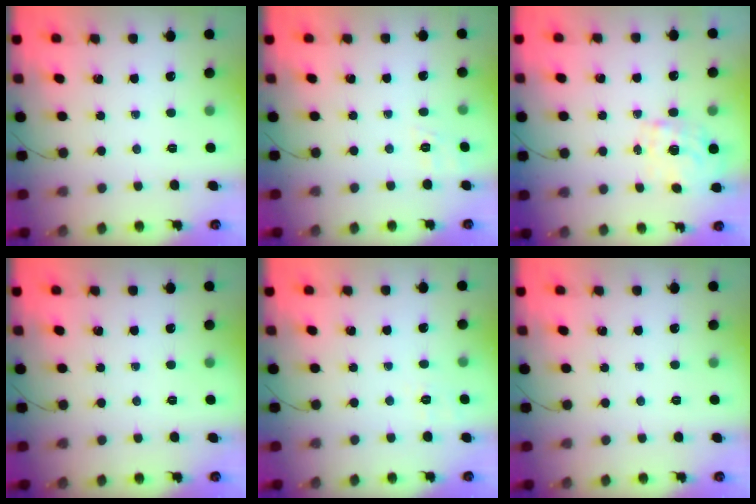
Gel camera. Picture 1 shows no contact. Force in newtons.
{"total": 7.9, "press": 7.7, "slide": 2.1}
{"total": 0.9, "press": 0.7, "slide": 0.6}
{"total": 0.0}
{"total": 2.0, "press": 0.4, "slide": 1.9}
{"total": 0.0}